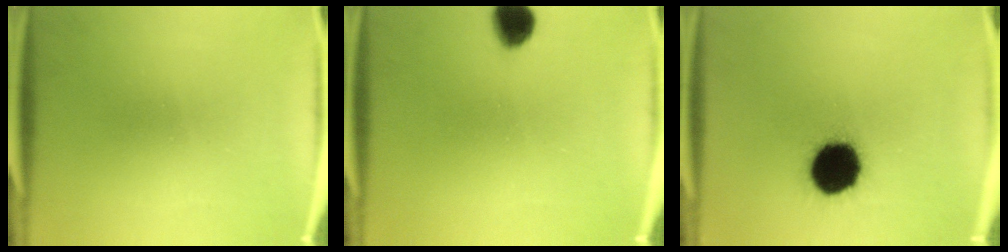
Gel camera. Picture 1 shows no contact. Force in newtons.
{"total": 6.9}
{"total": 18.2}